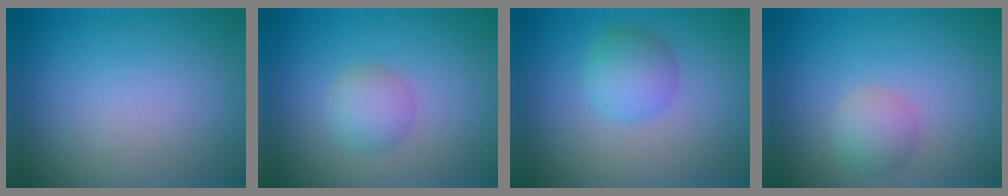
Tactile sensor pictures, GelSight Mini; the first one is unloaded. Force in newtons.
{"total": 2.4, "press": 2.4, "slide": 0.1}
{"total": 2.9, "press": 2.9, "slide": 0.1}
{"total": 2.2, "press": 2.2, "slide": 0.1}